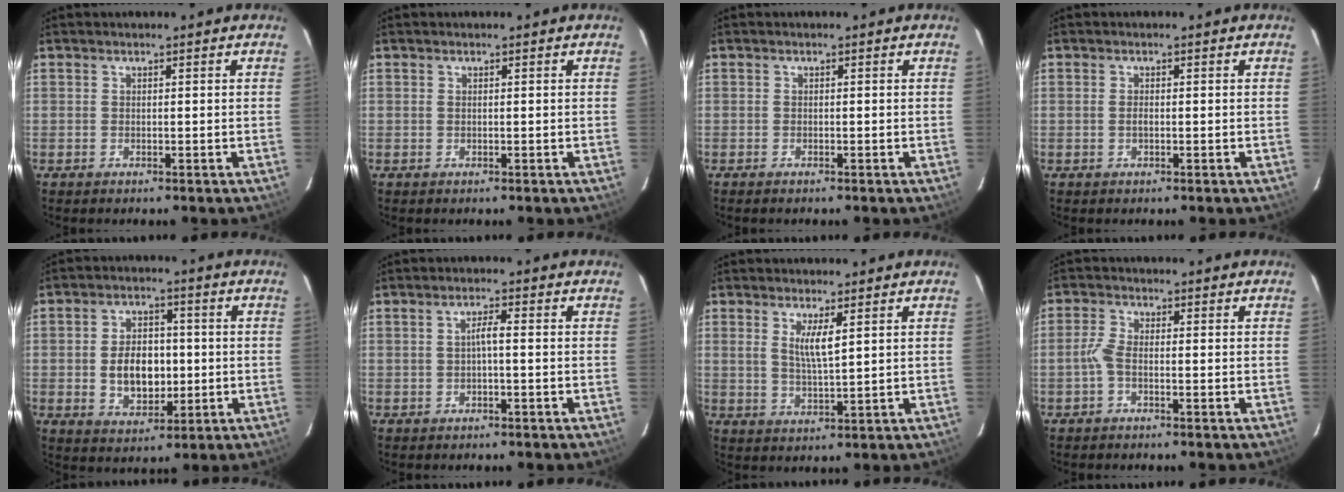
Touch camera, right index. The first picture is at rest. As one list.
[{"total": 0.0}, {"total": 0.6, "force": [-0.6, 0.1, 0.2], "torque": [-0.006, -0.002, -0.012]}, {"total": 0.7, "force": [-0.2, 0.3, 0.5], "torque": [-0.010, -0.001, -0.005]}, {"total": 9.2, "force": [-0.8, 6.1, 6.8], "torque": [-0.127, 0.009, -0.002]}, {"total": 1.8, "force": [-0.5, 0.1, 1.7], "torque": [-0.034, 0.006, -0.007]}, {"total": 4.4, "force": [1.8, 0.6, 4.0], "torque": [-0.076, -0.008, 0.034]}, {"total": 1.7, "force": [-0.7, 0.7, 1.4], "torque": [-0.035, 0.004, -0.017]}]